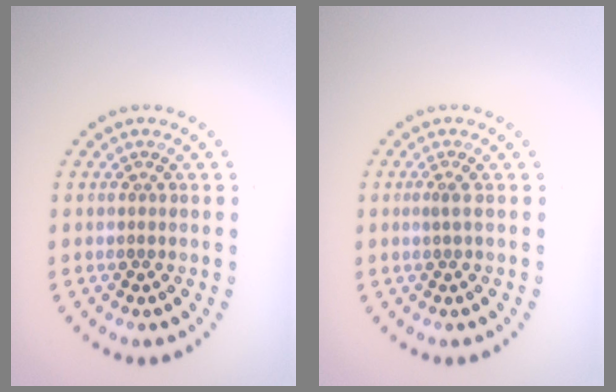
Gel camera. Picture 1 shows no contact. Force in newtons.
{"total": 0.6, "press": 0.2, "slide": 0.6}